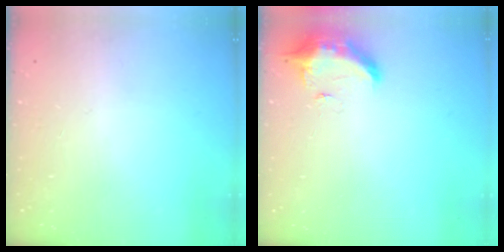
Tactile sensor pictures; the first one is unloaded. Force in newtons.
{"total": 10.4, "press": 9.8, "slide": 3.5}